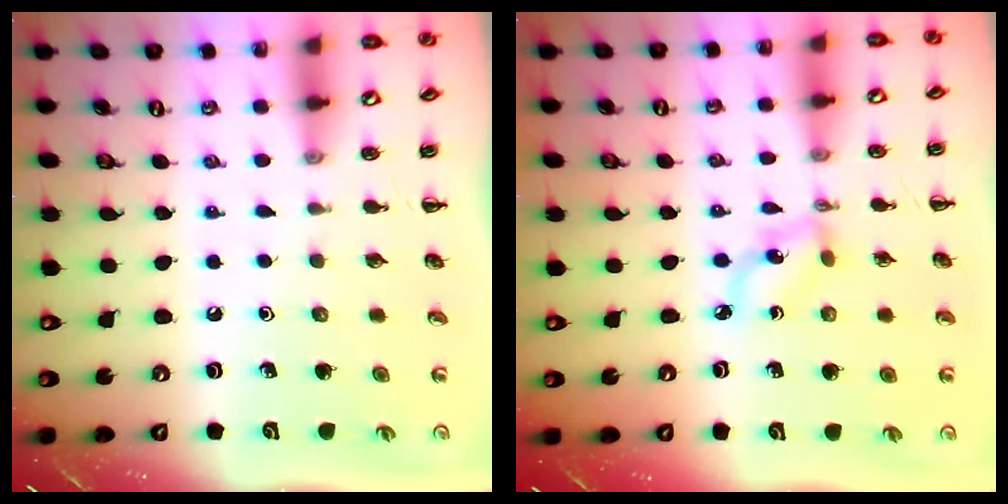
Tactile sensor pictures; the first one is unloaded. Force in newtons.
{"total": 4.0, "press": 3.9, "slide": 1.0}